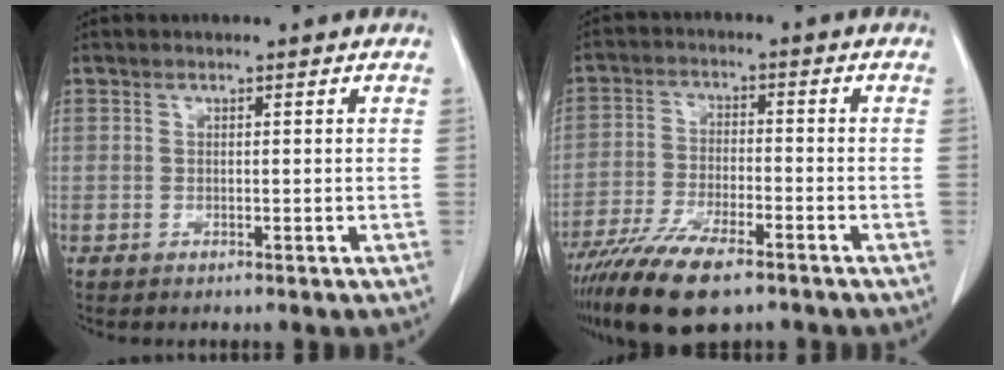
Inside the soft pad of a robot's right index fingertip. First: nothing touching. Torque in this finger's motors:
{"motor_torque": [1.12, -1.02, 0.61, 0.21]}